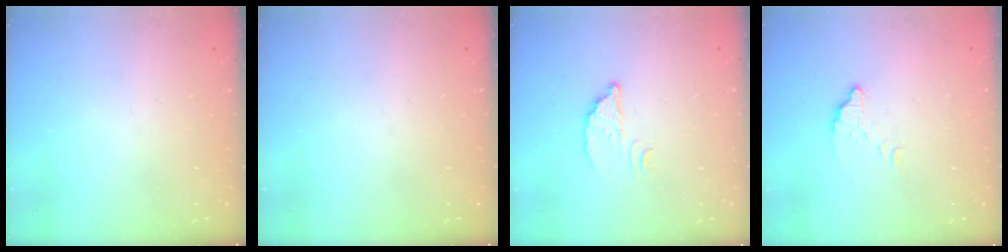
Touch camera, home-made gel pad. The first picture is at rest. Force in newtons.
{"total": 0.0}
{"total": 2.8, "press": 2.8, "slide": 0.2}
{"total": 4.3, "press": 4.3, "slide": 0.3}